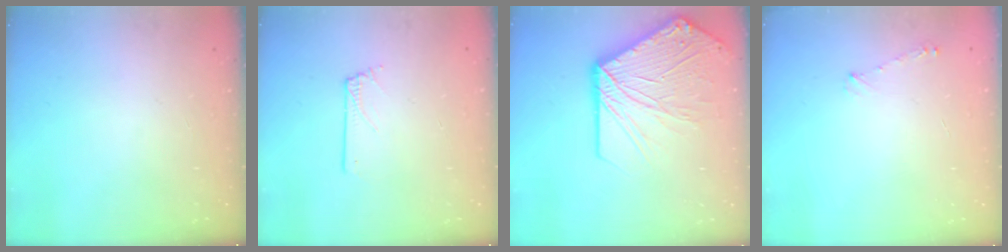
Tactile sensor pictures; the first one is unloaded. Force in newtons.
{"total": 0.5, "press": 0.5, "slide": 0.0}
{"total": 20.3, "press": 20.1, "slide": 2.8}
{"total": 4.3, "press": 4.3, "slide": 0.5}